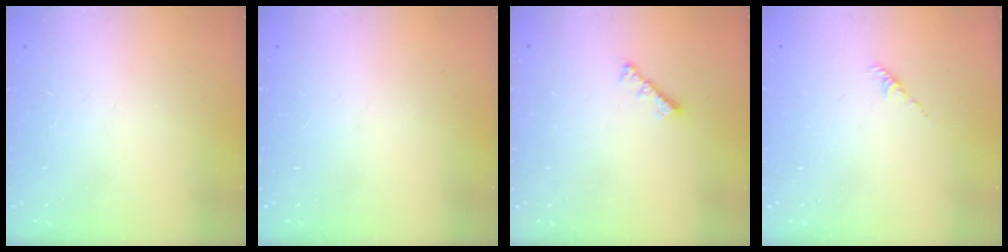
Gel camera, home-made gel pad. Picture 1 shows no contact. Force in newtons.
{"total": 0.0}
{"total": 2.8, "press": 2.7, "slide": 0.6}
{"total": 1.2, "press": 1.1, "slide": 0.5}